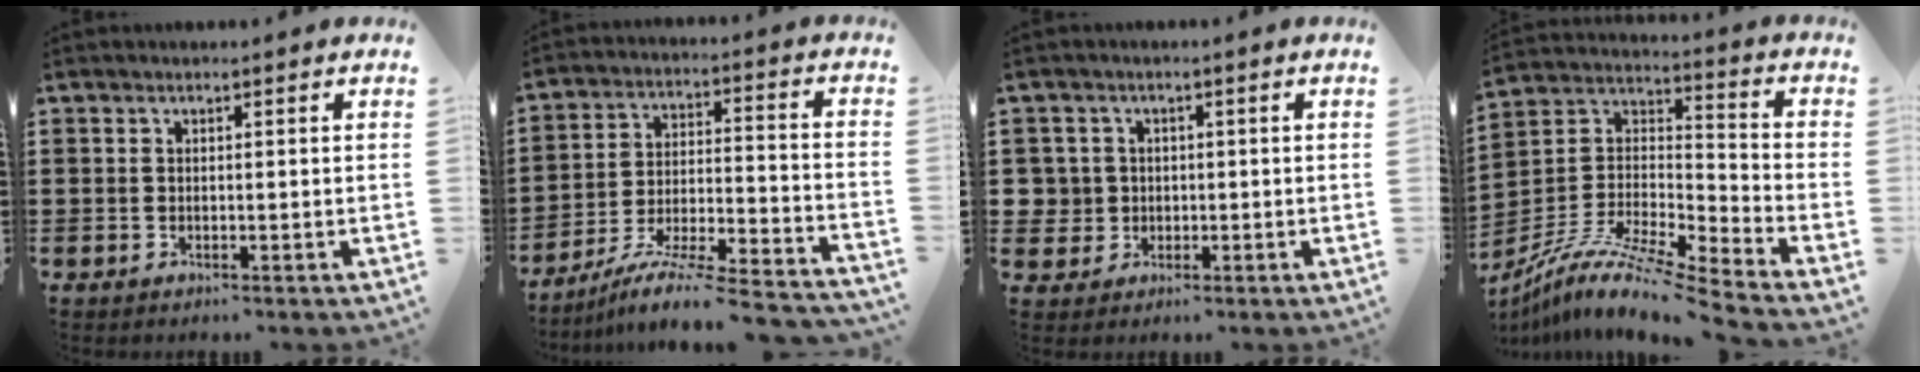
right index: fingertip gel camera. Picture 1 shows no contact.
{"total": 9.2, "force": [-8.1, 0.0, 4.5], "torque": [-0.076, -0.003, -0.162]}
{"total": 3.4, "force": [-0.3, 3.3, 0.4], "torque": [-0.033, 0.005, -0.011]}
{"total": 10.5, "force": [-8.7, 0.4, 5.9], "torque": [-0.114, -0.002, -0.176]}